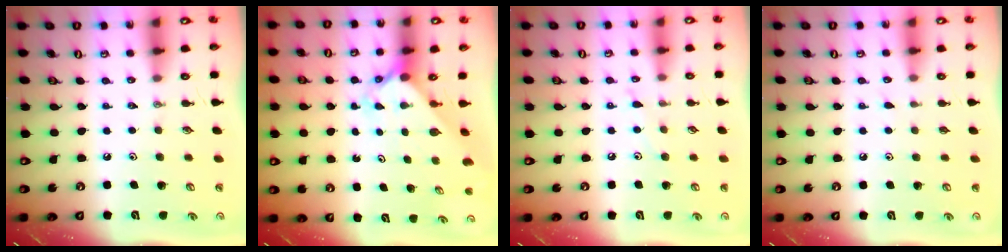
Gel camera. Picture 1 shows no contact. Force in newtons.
{"total": 2.5, "press": 2.5, "slide": 0.3}
{"total": 5.2, "press": 5.2, "slide": 0.1}
{"total": 5.1, "press": 5.0, "slide": 0.5}